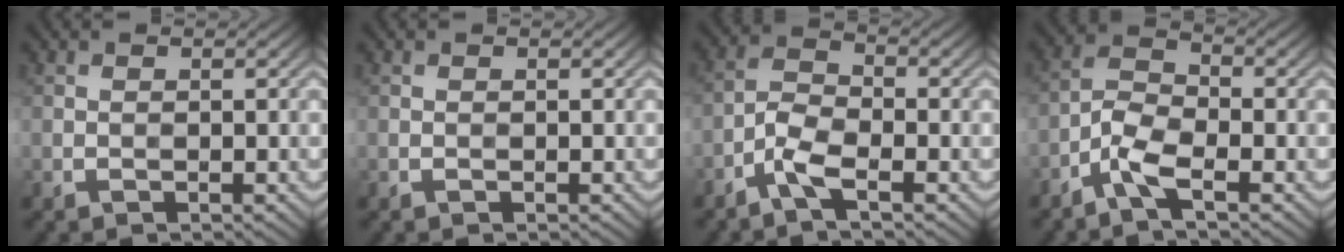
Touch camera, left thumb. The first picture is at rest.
{"total": 0.0}
{"total": 4.1, "force": [-2.6, 1.2, 2.9], "torque": [-0.069, 0.001, -0.065]}
{"total": 4.7, "force": [-3.0, 1.4, 3.4], "torque": [-0.078, 0.000, -0.075]}